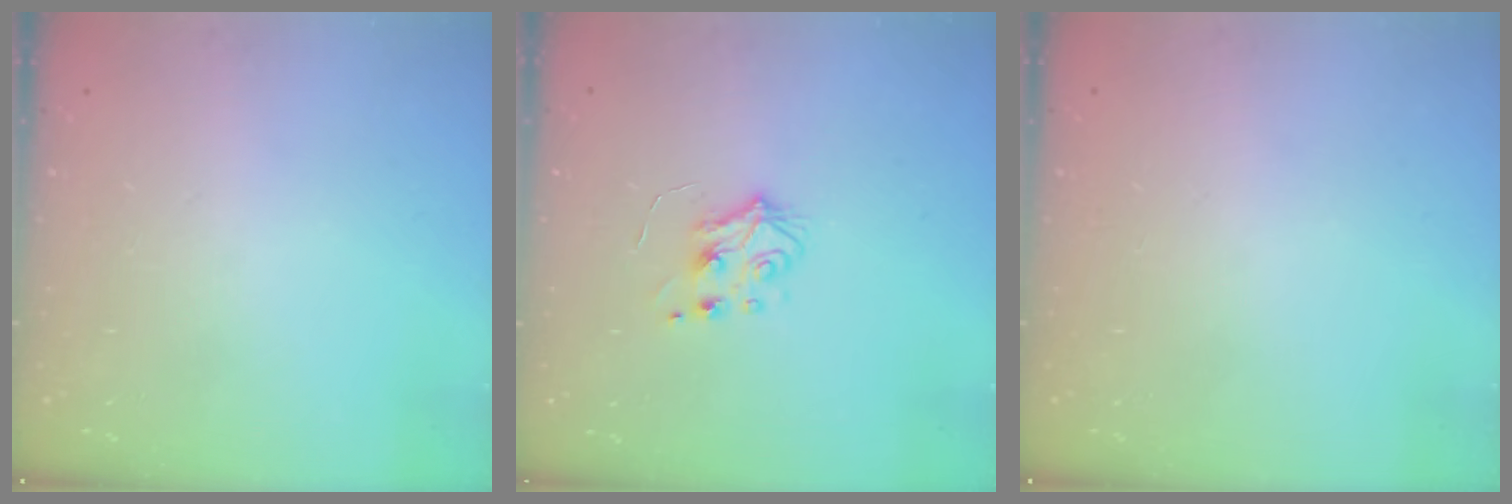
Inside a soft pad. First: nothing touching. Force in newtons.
{"total": 5.3, "press": 5.2, "slide": 1.0}
{"total": 0.0}